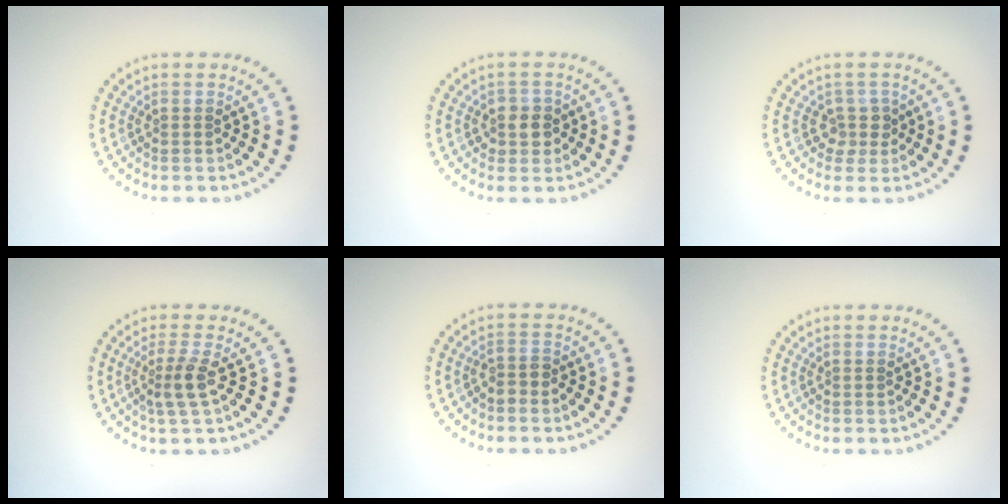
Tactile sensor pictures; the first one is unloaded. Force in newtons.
{"total": 2.1, "press": 1.9, "slide": 0.9}
{"total": 1.9, "press": 1.4, "slide": 1.2}
{"total": 2.3, "press": 1.7, "slide": 1.6}
{"total": 1.5, "press": 1.2, "slide": 0.8}
{"total": 0.0}